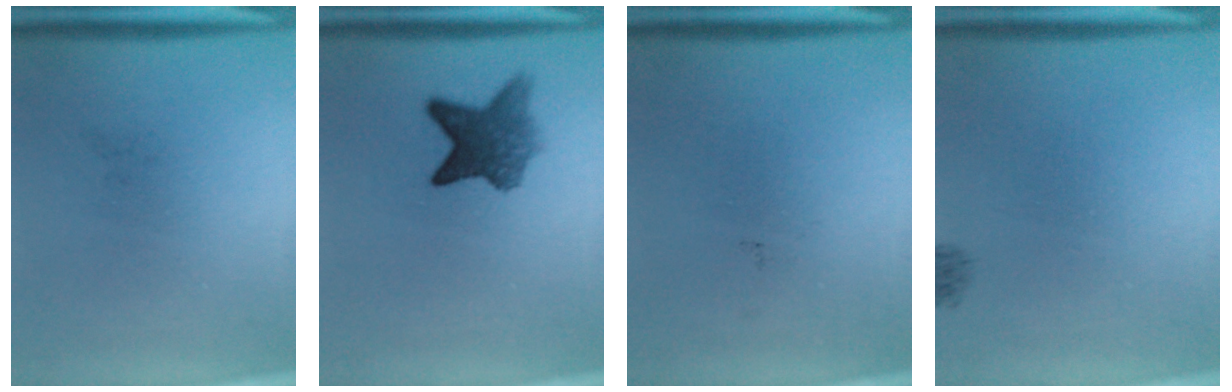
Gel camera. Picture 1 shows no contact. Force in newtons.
{"total": 7.0}
{"total": 0.0}
{"total": 1.0}